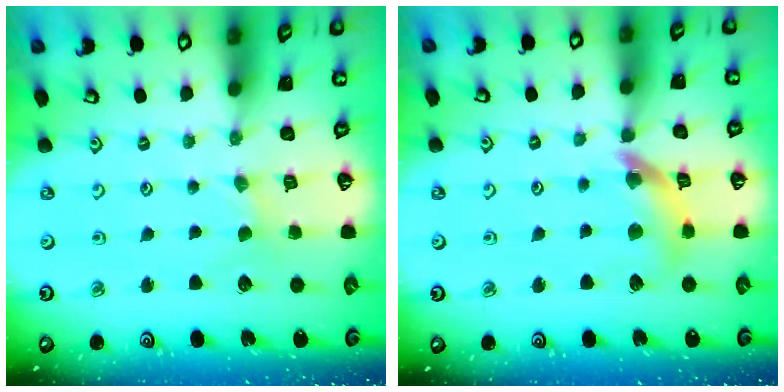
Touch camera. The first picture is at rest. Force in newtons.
{"total": 11.8, "press": 11.7, "slide": 1.5}